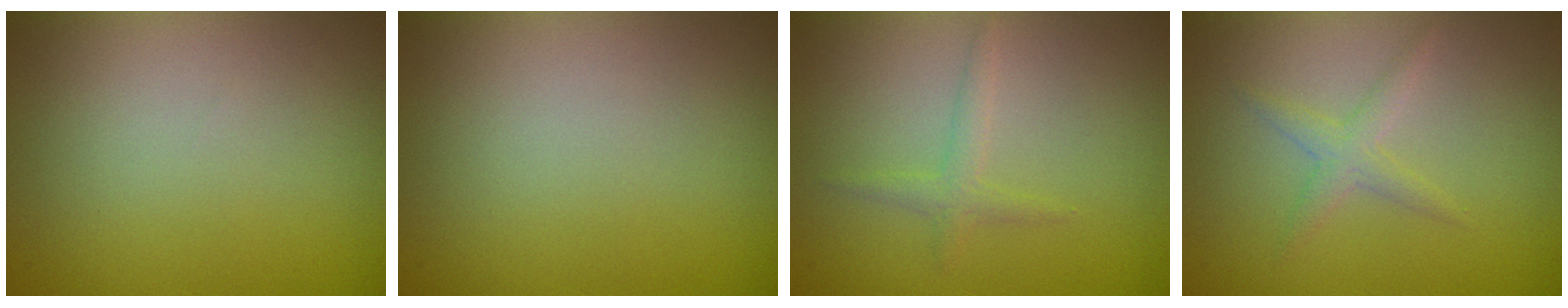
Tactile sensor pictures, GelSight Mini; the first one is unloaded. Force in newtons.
{"total": 0.0}
{"total": 1.3, "press": 1.3, "slide": 0.1}
{"total": 1.6, "press": 1.6, "slide": 0.1}